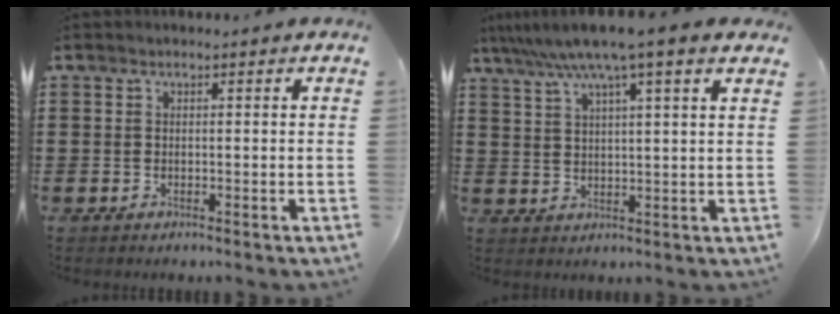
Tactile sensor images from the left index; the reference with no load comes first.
{"total": 7.2, "force": [5.3, -0.1, 4.9], "torque": [-0.109, -0.016, 0.090]}